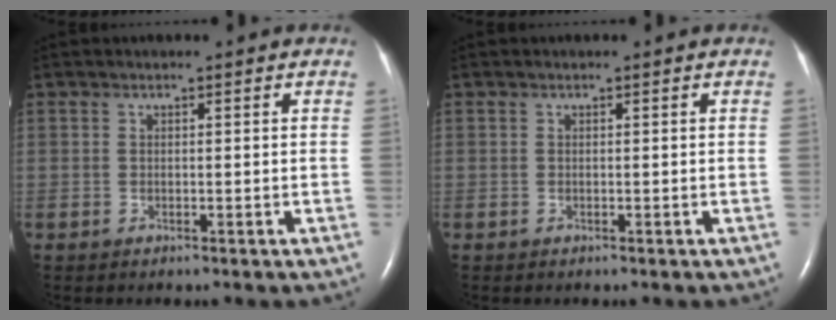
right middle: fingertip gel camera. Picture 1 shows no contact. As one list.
[{"total": 0.0}]